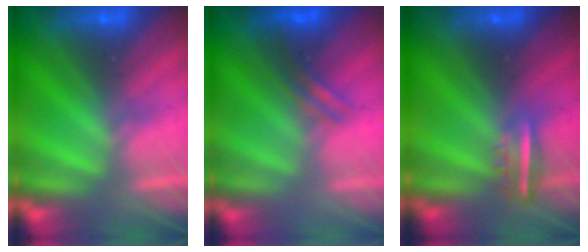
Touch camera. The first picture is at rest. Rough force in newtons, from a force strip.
{"total": 2.6}
{"total": 5.2}